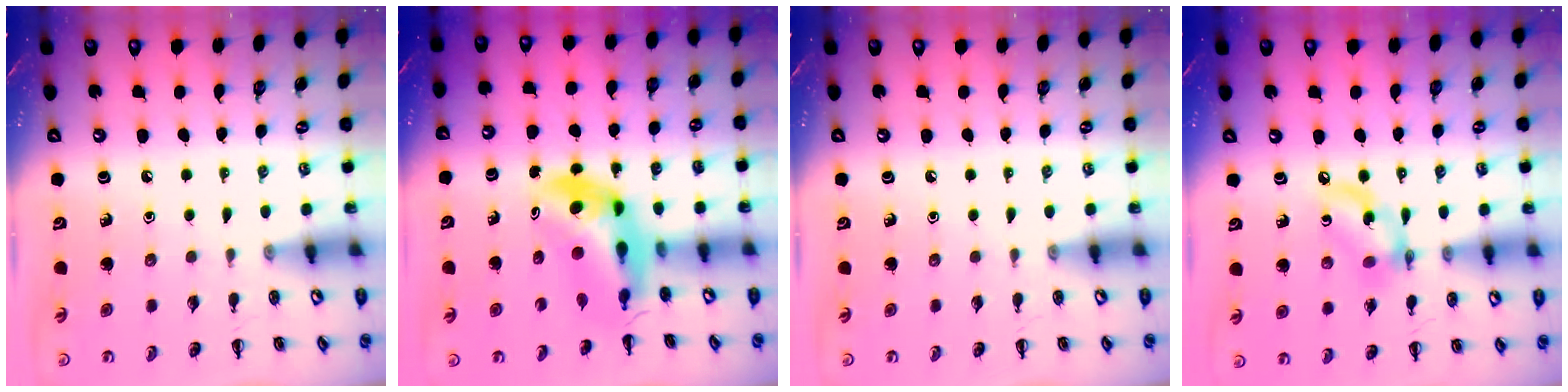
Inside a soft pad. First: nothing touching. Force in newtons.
{"total": 6.0, "press": 5.7, "slide": 1.8}
{"total": 0.0}
{"total": 10.4, "press": 10.2, "slide": 1.8}